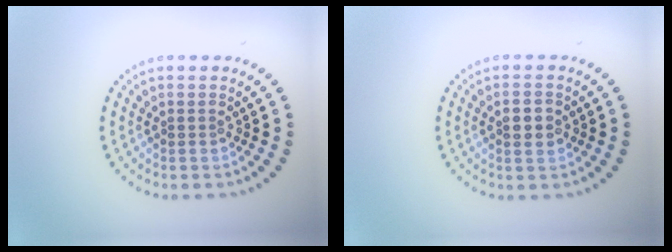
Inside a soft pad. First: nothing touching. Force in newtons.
{"total": 2.5, "press": 2.5, "slide": 0.0}